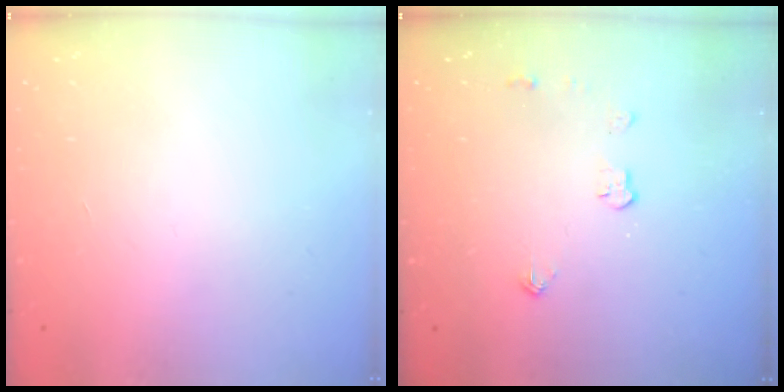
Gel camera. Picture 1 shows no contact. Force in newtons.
{"total": 3.8, "press": 3.8, "slide": 0.6}